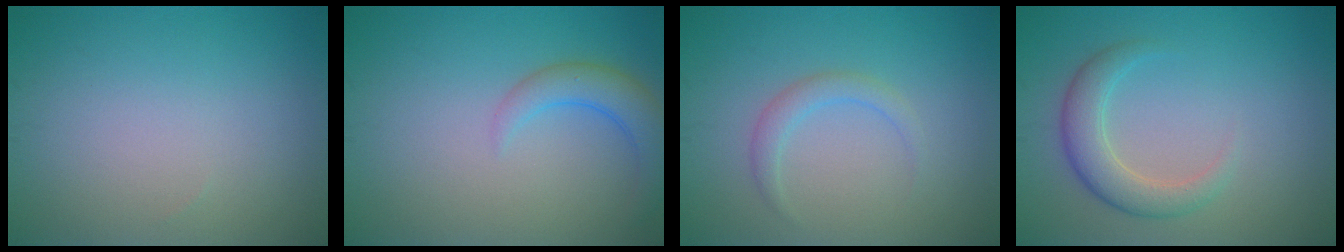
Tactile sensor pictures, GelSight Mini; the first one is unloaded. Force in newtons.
{"total": 3.2, "press": 3.2, "slide": 0.3}
{"total": 1.7, "press": 1.7, "slide": 0.1}
{"total": 3.4, "press": 3.4, "slide": 0.2}